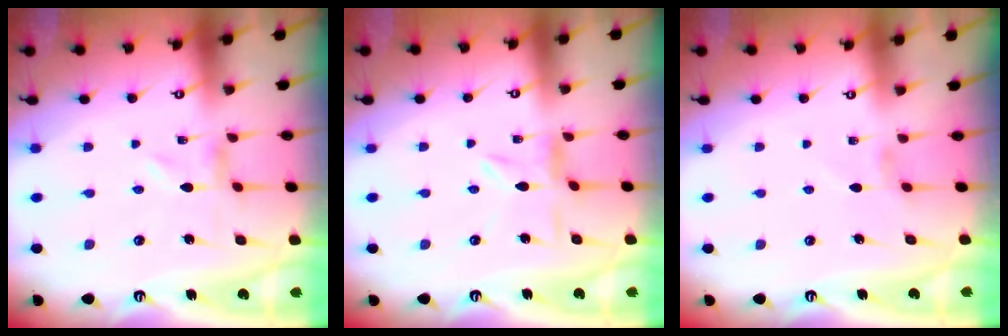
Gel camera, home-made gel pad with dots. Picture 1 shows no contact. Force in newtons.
{"total": 2.7, "press": 2.7, "slide": 0.4}
{"total": 1.7, "press": 1.7, "slide": 0.3}